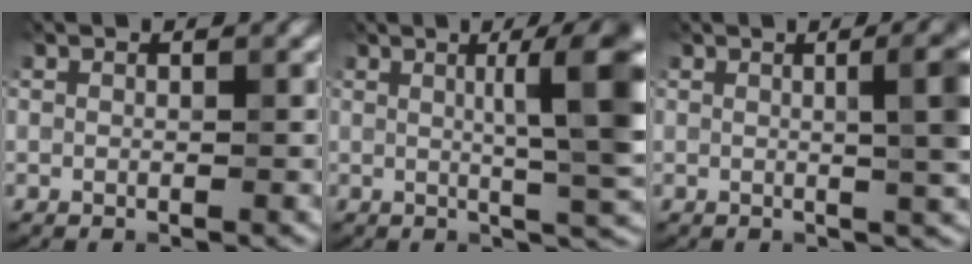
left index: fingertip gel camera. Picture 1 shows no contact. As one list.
[{"total": 7.7, "force": [1.4, 1.2, 7.5], "torque": [-0.092, 0.011, 0.023]}, {"total": 6.0, "force": [0.8, 1.8, 5.7], "torque": [-0.047, 0.016, 0.011]}]